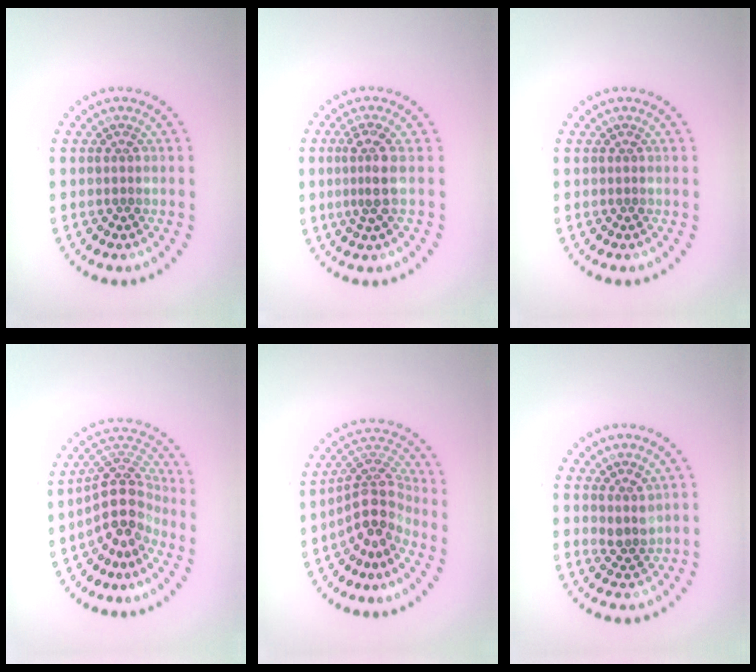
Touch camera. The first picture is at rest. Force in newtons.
{"total": 2.5, "press": 1.9, "slide": 1.7}
{"total": 0.0}
{"total": 4.7, "press": 3.8, "slide": 2.6}
{"total": 4.2, "press": 3.1, "slide": 2.8}
{"total": 1.8, "press": 1.5, "slide": 0.9}